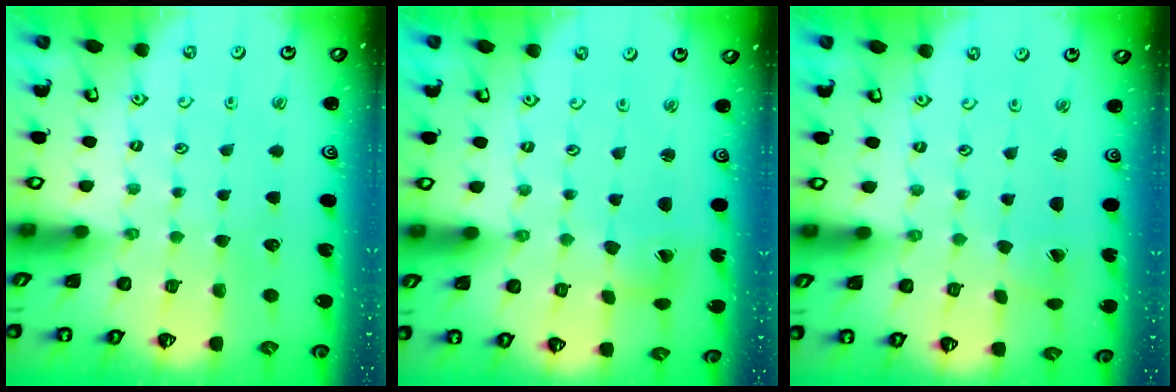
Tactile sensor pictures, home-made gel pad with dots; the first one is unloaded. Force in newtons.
{"total": 2.5, "press": 2.5, "slide": 0.3}
{"total": 1.2, "press": 1.2, "slide": 0.1}